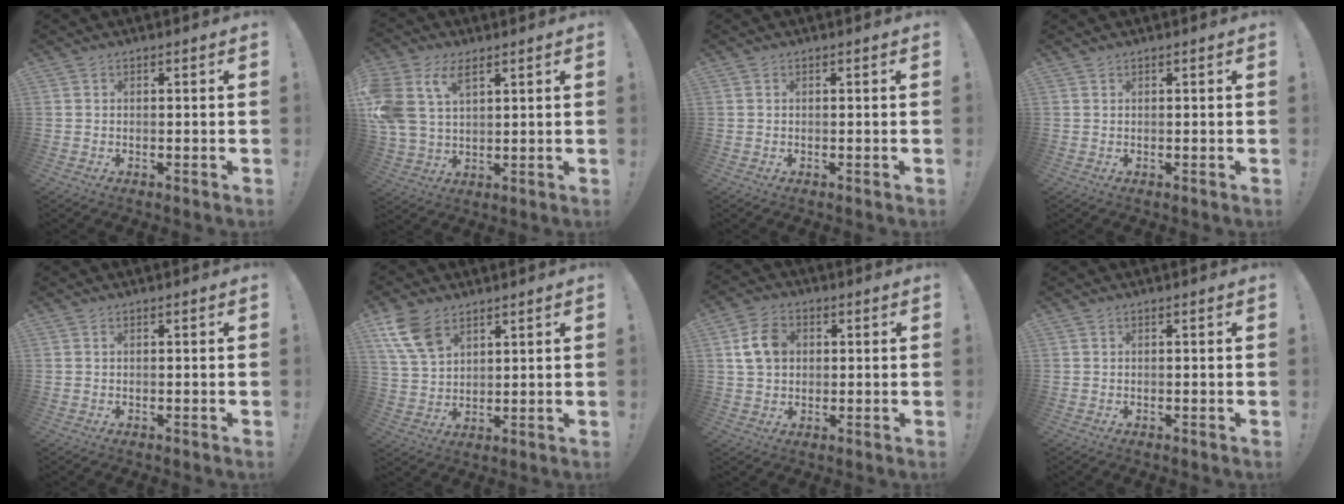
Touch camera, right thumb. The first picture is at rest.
{"total": 12.2, "force": [5.9, 7.7, 7.4], "torque": [-0.158, -0.019, 0.116]}
{"total": 0.0}
{"total": 0.6, "force": [0.6, 0.1, 0.0], "torque": [0.009, -0.004, 0.010]}
{"total": 0.0}
{"total": 10.7, "force": [6.5, 6.2, 5.8], "torque": [-0.110, -0.025, 0.128]}
{"total": 9.3, "force": [2.2, 7.1, 5.7], "torque": [-0.094, 0.012, 0.046]}
{"total": 0.0}